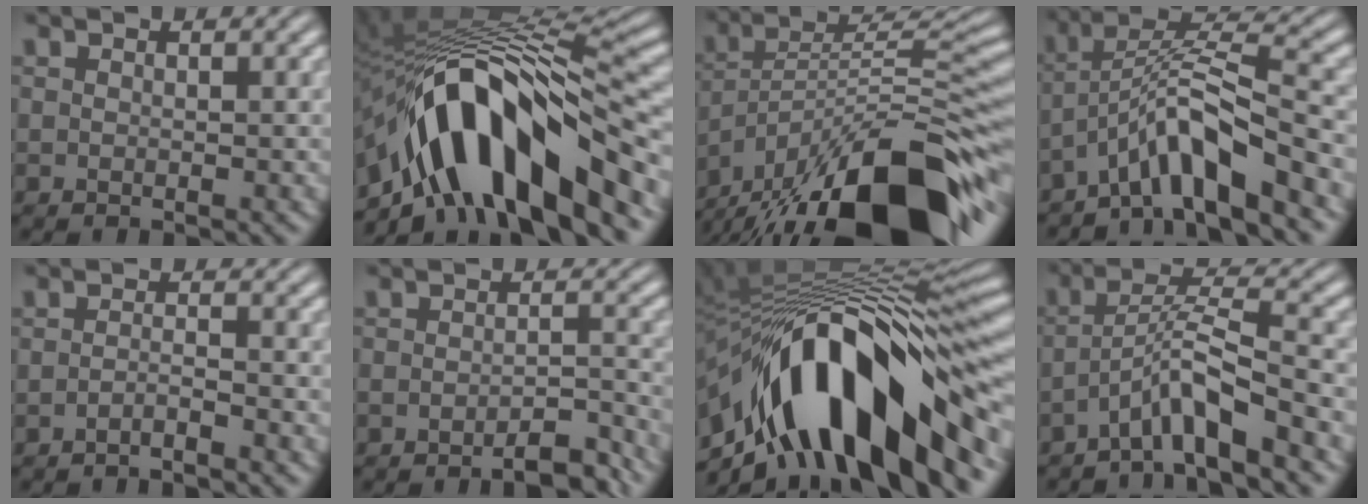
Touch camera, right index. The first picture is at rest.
{"total": 17.8, "force": [-2.9, 9.1, 15.0], "torque": [-0.239, 0.004, -0.040]}
{"total": 15.4, "force": [-6.8, 7.7, 11.5], "torque": [-0.183, -0.033, -0.085]}
{"total": 6.2, "force": [-1.7, 3.1, 5.1], "torque": [-0.092, -0.007, -0.025]}
{"total": 1.9, "force": [-1.8, -0.2, 0.6], "torque": [-0.007, -0.007, -0.030]}
{"total": 3.7, "force": [-3.3, 0.5, 1.4], "torque": [-0.008, -0.004, -0.057]}
{"total": 19.7, "force": [-2.2, 10.1, 16.7], "torque": [-0.264, 0.005, -0.027]}
{"total": 4.1, "force": [-1.5, 1.0, 3.7], "torque": [-0.064, 0.000, -0.026]}